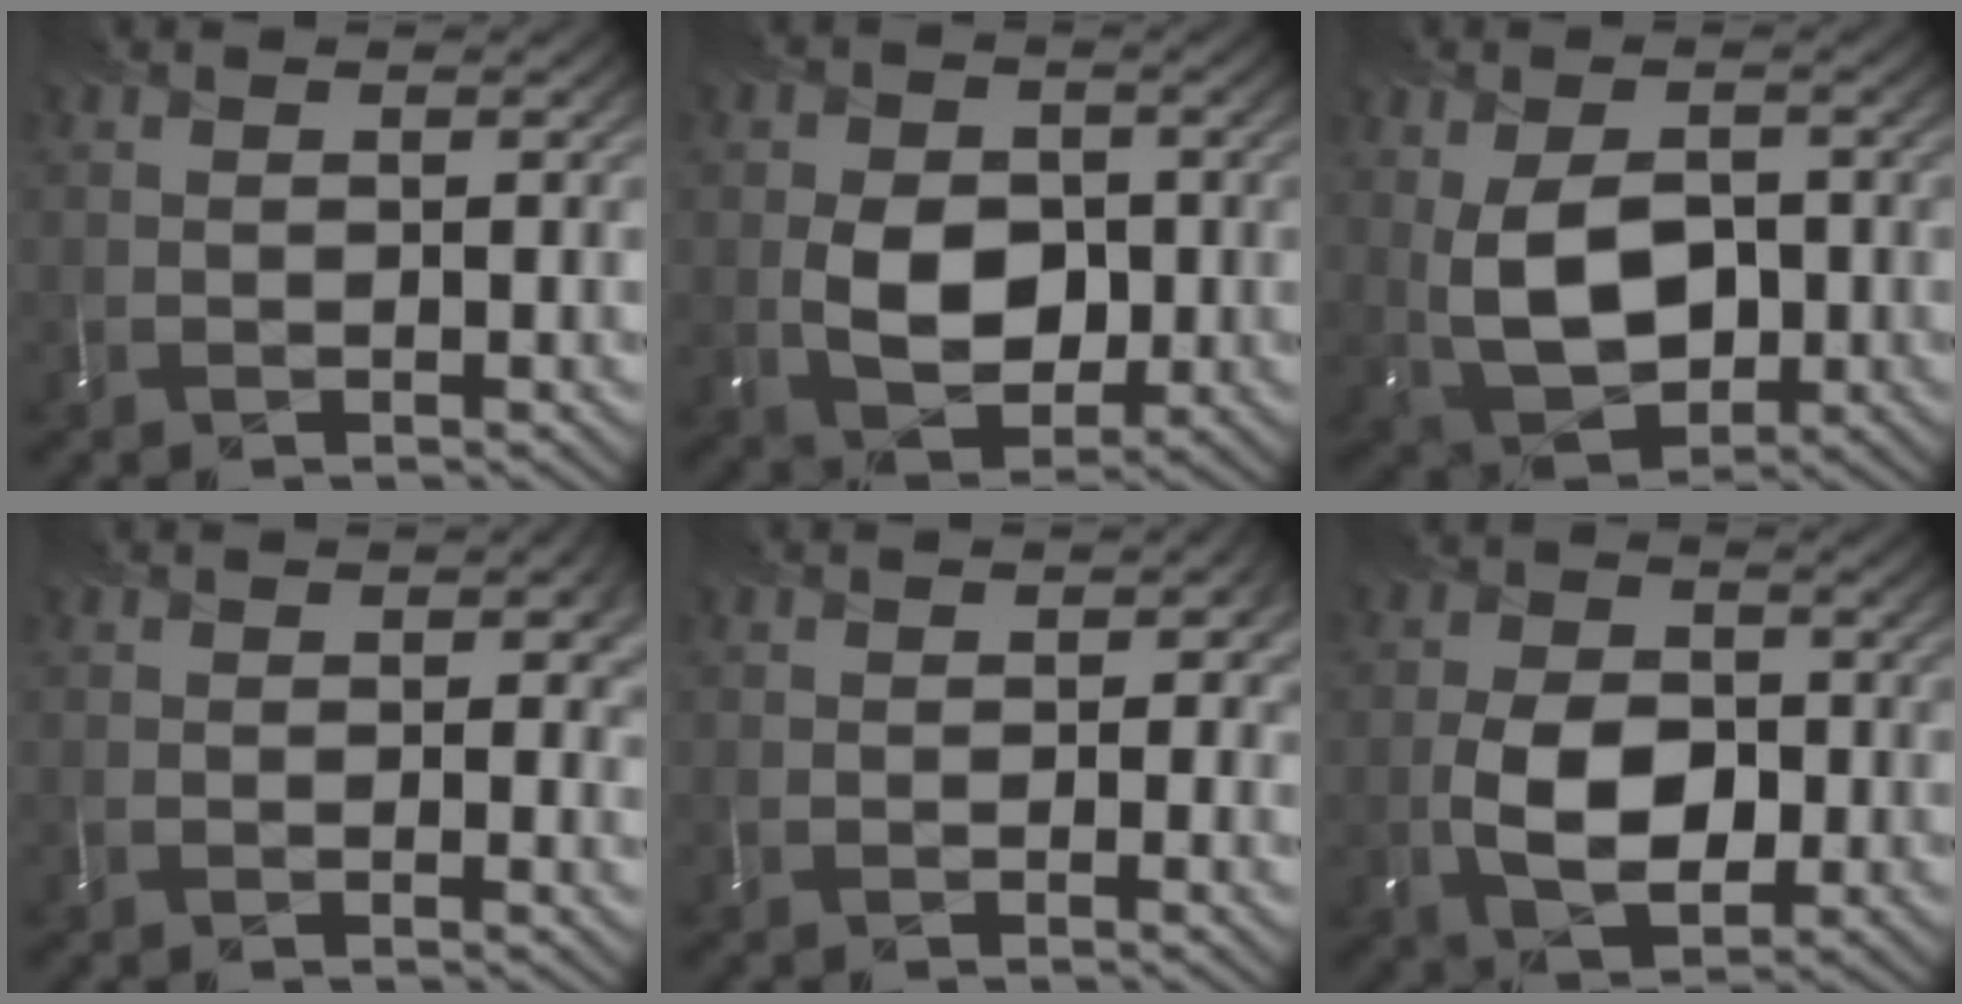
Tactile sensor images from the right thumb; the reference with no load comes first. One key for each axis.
{"total": 7.2, "fx": -1.1, "fy": 5.3, "fz": 4.7, "tx": -0.089, "ty": -0.012, "tz": -0.022}
{"total": 9.3, "fx": -0.6, "fy": 6.1, "fz": 6.9, "tx": -0.150, "ty": -0.013, "tz": -0.007}
{"total": 3.1, "fx": 0.7, "fy": 2.1, "fz": 2.2, "tx": -0.025, "ty": -0.004, "tz": 0.015}
{"total": 3.2, "fx": 0.2, "fy": 2.6, "fz": 1.9, "tx": -0.014, "ty": 0.004, "tz": 0.007}
{"total": 7.1, "fx": -1.9, "fy": 4.7, "fz": 5.0, "tx": -0.101, "ty": -0.011, "tz": -0.037}